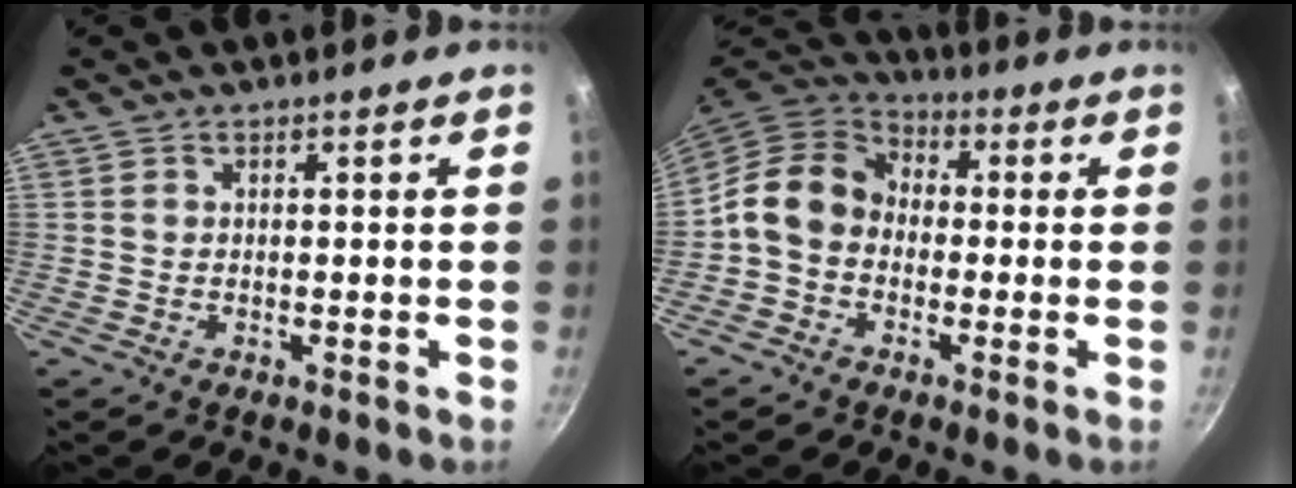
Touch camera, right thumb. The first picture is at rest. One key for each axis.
{"total": 10.7, "fx": -1.0, "fy": 8.5, "fz": 6.3, "tx": -0.092, "ty": 0.037, "tz": -0.042}